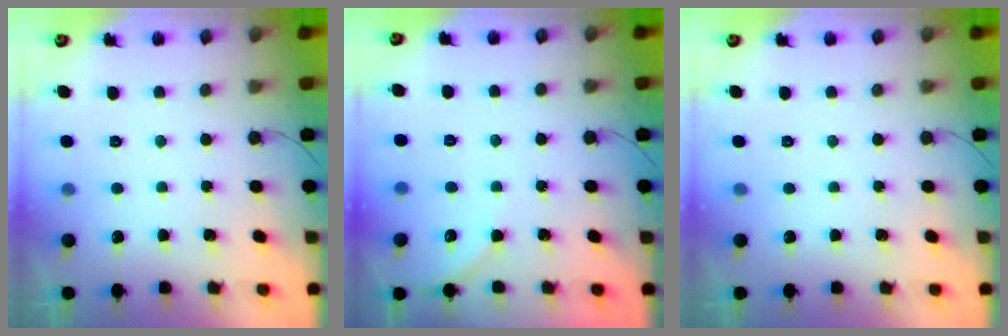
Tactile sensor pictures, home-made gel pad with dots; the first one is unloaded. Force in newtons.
{"total": 3.6, "press": 3.5, "slide": 0.6}
{"total": 0.0}